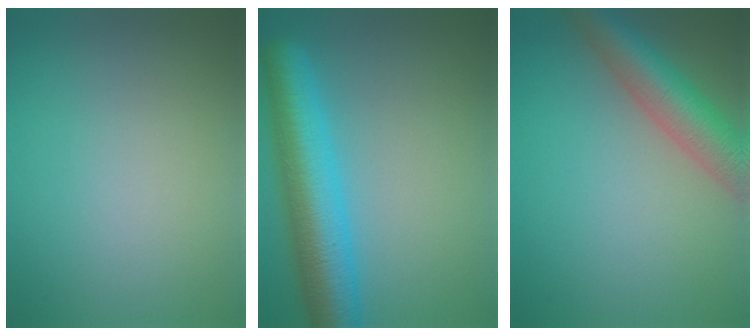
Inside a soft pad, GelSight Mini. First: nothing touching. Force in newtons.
{"total": 8.2, "press": 8.2, "slide": 0.3}
{"total": 6.2, "press": 6.2, "slide": 0.3}